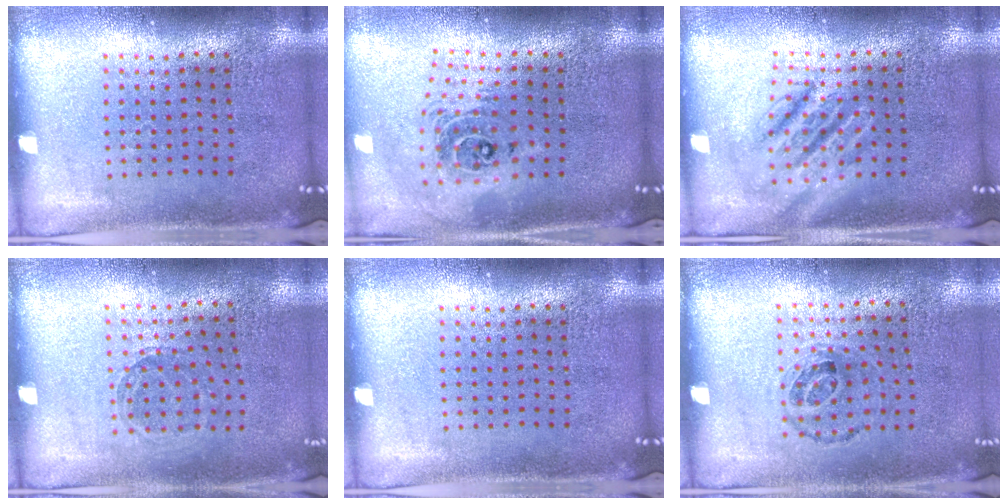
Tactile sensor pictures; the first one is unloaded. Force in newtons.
{"total": 2.1, "press": 1.6, "slide": 1.4}
{"total": 2.5, "press": 2.5, "slide": 0.3}
{"total": 0.8, "press": 0.8, "slide": 0.1}
{"total": 0.0}
{"total": 1.0, "press": 0.7, "slide": 0.7}